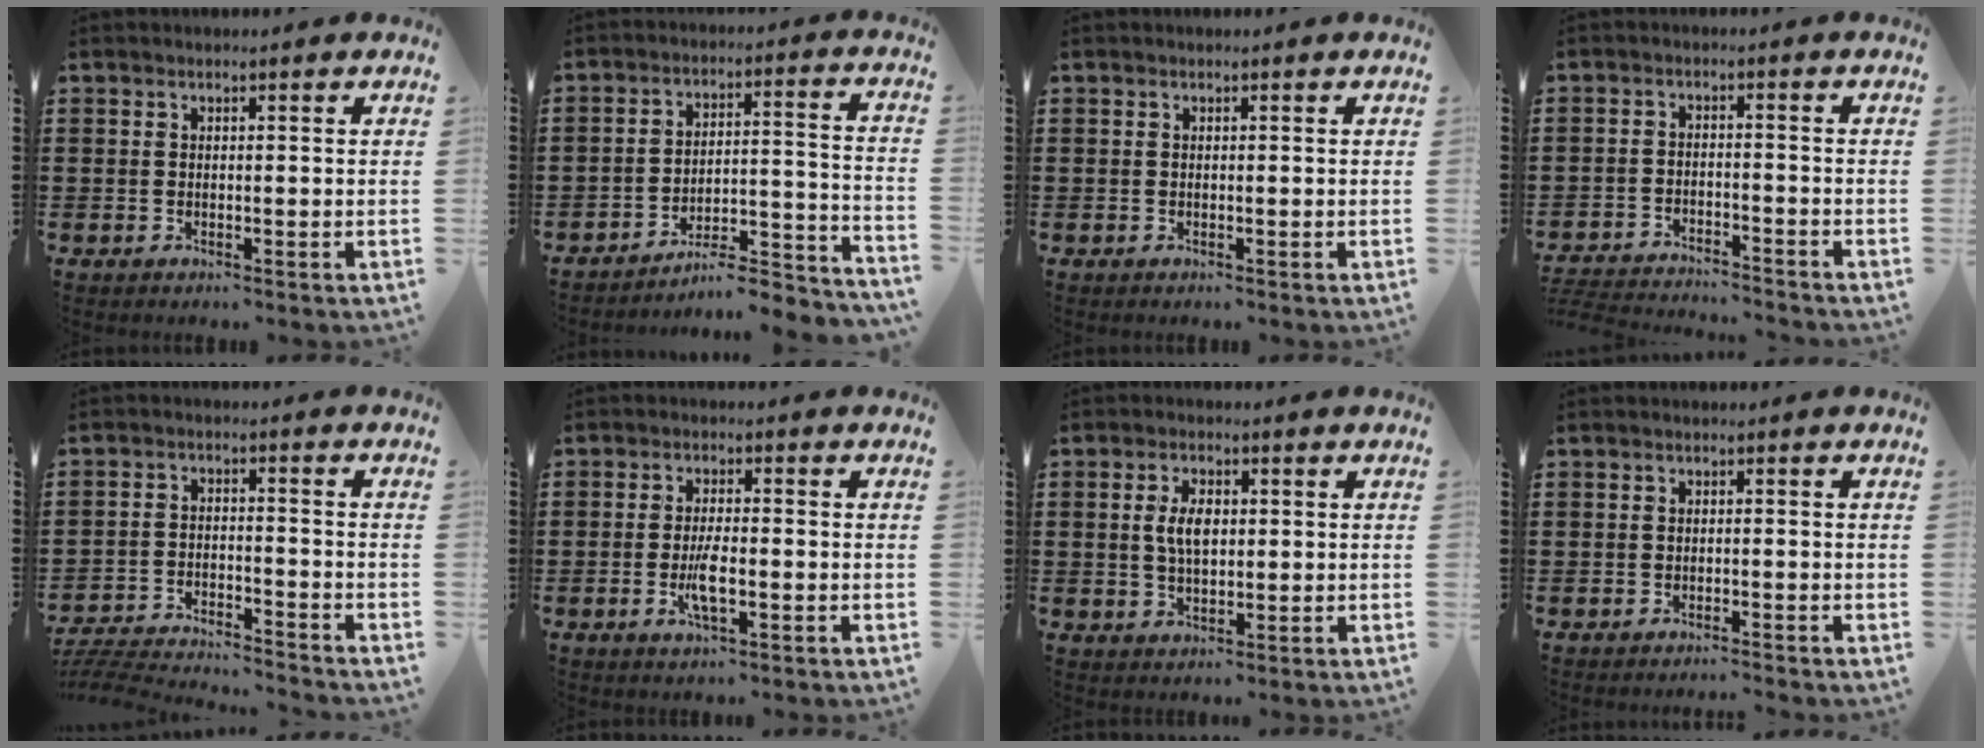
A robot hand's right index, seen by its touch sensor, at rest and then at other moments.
{"total": 6.0, "force": [-5.6, 0.5, 2.1], "torque": [-0.032, -0.007, -0.112]}
{"total": 0.0}
{"total": 3.8, "force": [-3.8, -0.2, 0.2], "torque": [-0.014, -0.006, -0.082]}
{"total": 5.1, "force": [-5.1, -0.2, 0.7], "torque": [-0.031, -0.009, -0.110]}
{"total": 4.5, "force": [-1.3, 1.0, 4.2], "torque": [-0.085, -0.006, -0.026]}
{"total": 4.4, "force": [0.5, 2.2, 3.8], "torque": [-0.069, 0.006, 0.005]}
{"total": 1.0, "force": [-0.9, -0.2, 0.1], "torque": [-0.003, -0.001, -0.019]}